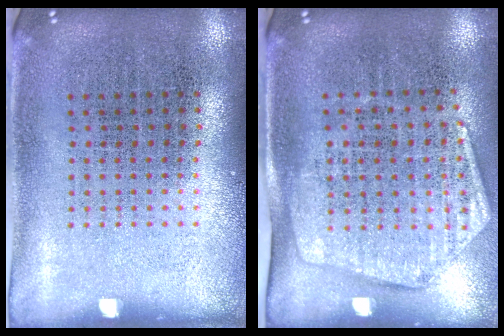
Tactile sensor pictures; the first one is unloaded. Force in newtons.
{"total": 1.9, "press": 1.6, "slide": 1.0}